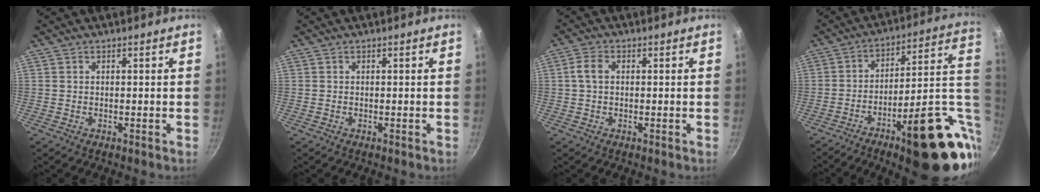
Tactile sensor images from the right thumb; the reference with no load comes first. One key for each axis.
{"total": 0.0}
{"total": 3.2, "fx": 0.3, "fy": 2.2, "fz": 2.3, "tx": -0.048, "ty": 0.010, "tz": 0.002}
{"total": 26.9, "fx": -5.5, "fy": 10.0, "fz": 24.3, "tx": -0.297, "ty": 0.012, "tz": -0.067}